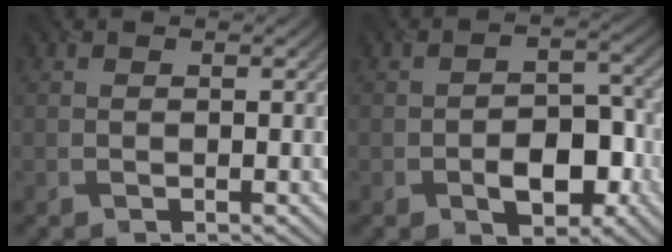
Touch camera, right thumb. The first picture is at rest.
{"total": 5.5, "force": [-2.4, 3.3, 3.7], "torque": [-0.047, -0.003, -0.037]}